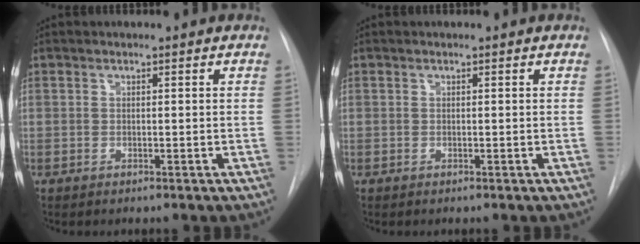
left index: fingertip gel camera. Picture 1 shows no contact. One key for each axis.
{"total": 0.0}